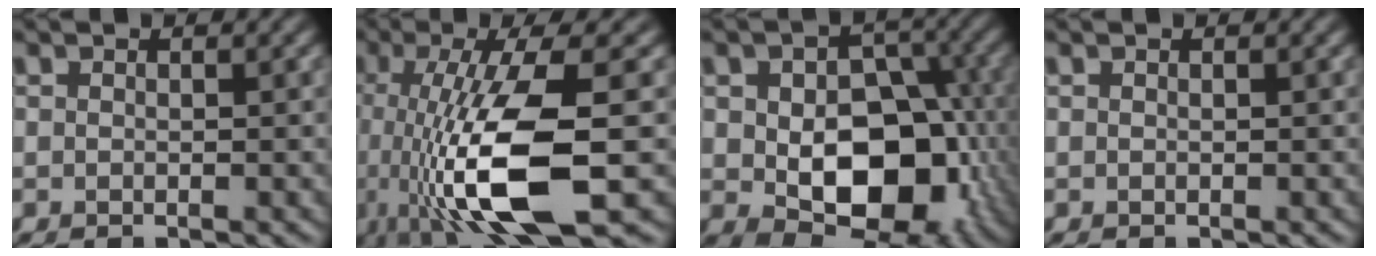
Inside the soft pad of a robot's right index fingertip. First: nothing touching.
{"total": 12.1, "force": [-3.2, 3.3, 11.2], "torque": [-0.216, -0.017, -0.057]}
{"total": 10.7, "force": [-1.6, 6.9, 8.0], "torque": [-0.116, -0.007, -0.018]}
{"total": 0.0}